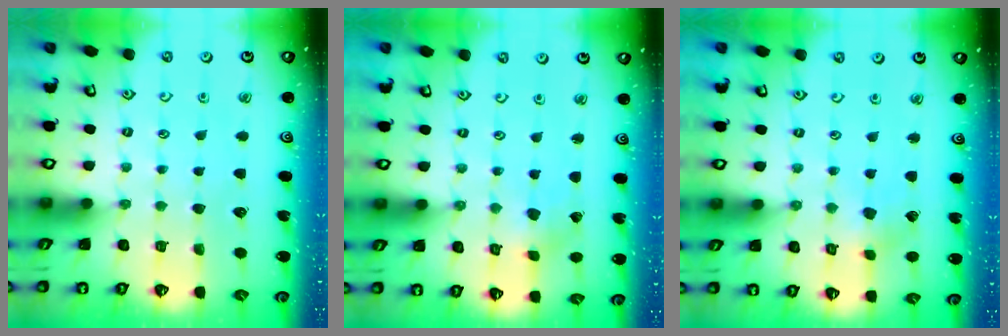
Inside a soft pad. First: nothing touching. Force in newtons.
{"total": 1.1, "press": 1.0, "slide": 0.1}
{"total": 2.2, "press": 2.2, "slide": 0.2}